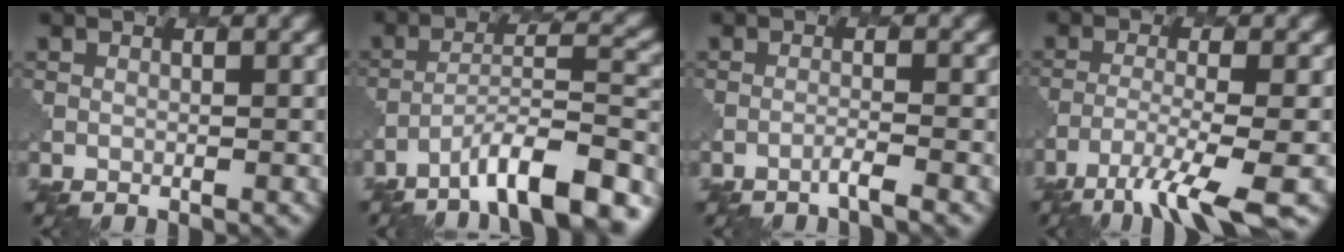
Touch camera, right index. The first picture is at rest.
{"total": 9.3, "force": [-6.8, 1.8, 6.1], "torque": [-0.091, 0.014, -0.110]}
{"total": 1.2, "force": [-1.0, -0.1, 0.8], "torque": [-0.005, 0.007, -0.024]}
{"total": 6.6, "force": [-4.4, 0.9, 4.8], "torque": [-0.081, -0.009, -0.080]}